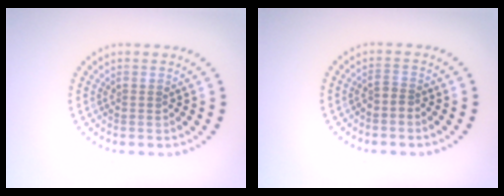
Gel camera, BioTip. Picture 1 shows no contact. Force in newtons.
{"total": 0.9, "press": 0.6, "slide": 0.7}